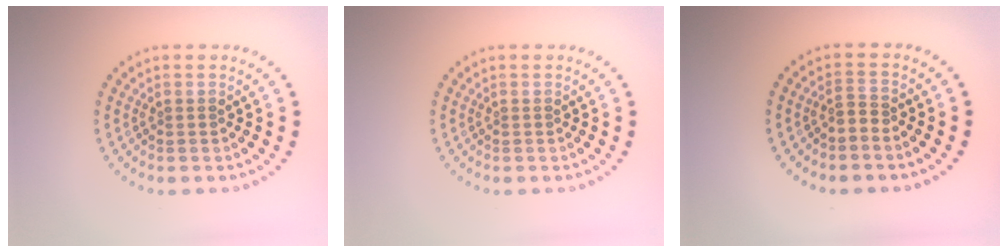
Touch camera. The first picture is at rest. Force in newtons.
{"total": 0.0}
{"total": 1.2, "press": 0.6, "slide": 1.0}